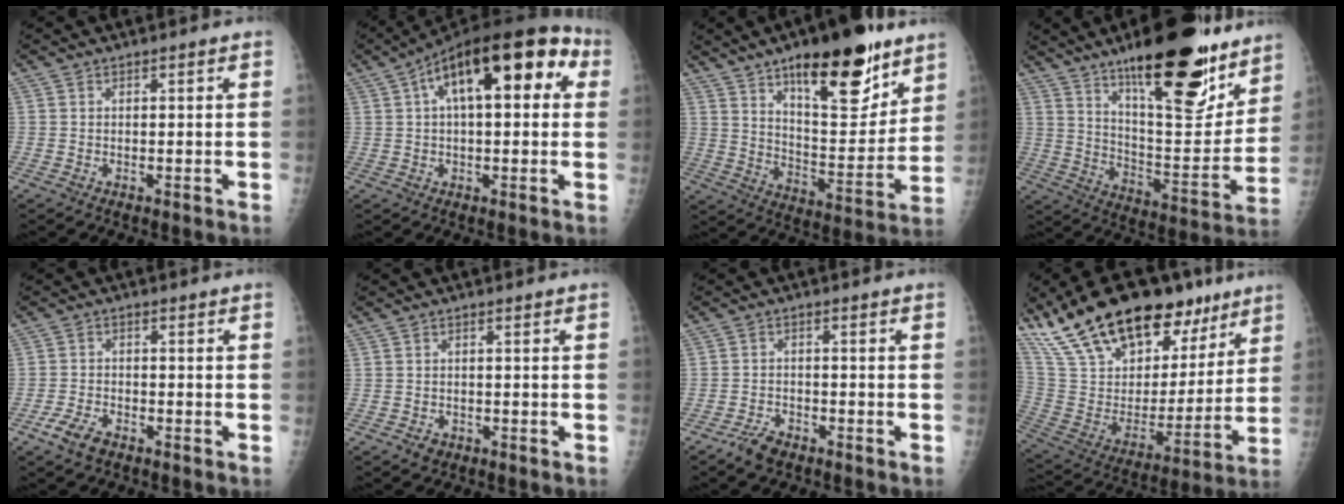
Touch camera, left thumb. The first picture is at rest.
{"total": 20.0, "force": [6.2, 8.8, 16.9], "torque": [-0.233, 0.043, 0.086]}
{"total": 22.6, "force": [13.8, 8.3, 15.8], "torque": [-0.194, -0.072, 0.220]}
{"total": 26.0, "force": [17.1, 8.2, 17.8], "torque": [-0.220, -0.086, 0.268]}
{"total": 4.5, "force": [-2.8, 2.4, 2.6], "torque": [-0.055, 0.006, -0.051]}
{"total": 1.8, "force": [-0.9, 1.4, 0.6], "torque": [-0.003, 0.002, -0.009]}
{"total": 3.9, "force": [-2.8, 2.1, 1.7], "torque": [-0.031, 0.009, -0.047]}
{"total": 30.3, "force": [20.5, 13.6, 17.8], "torque": [-0.279, -0.040, 0.350]}